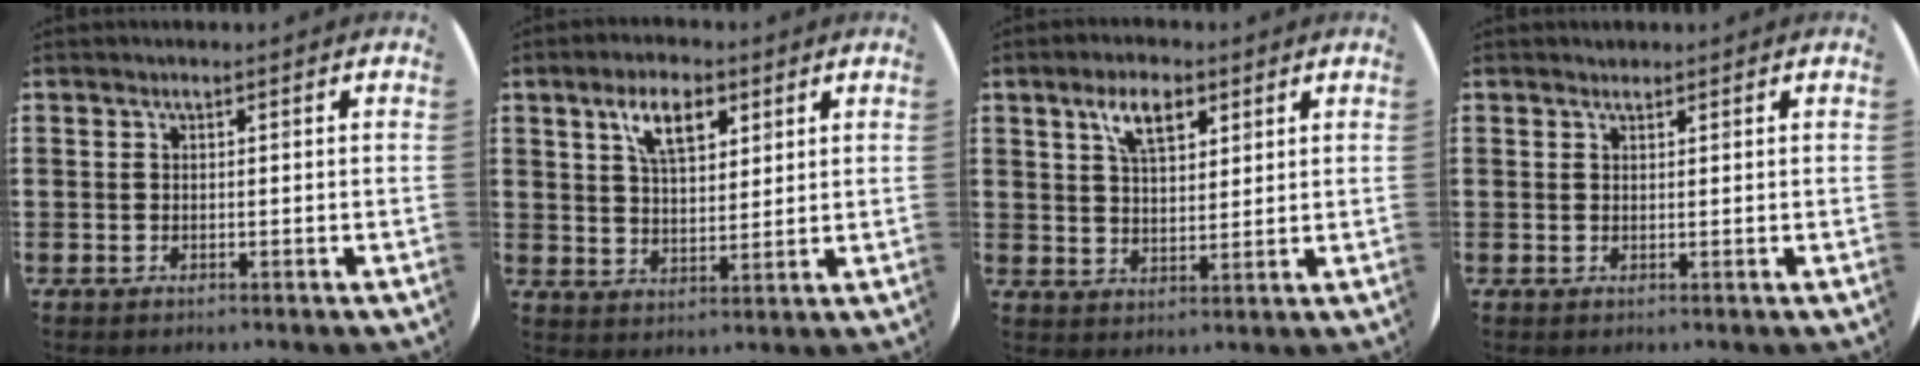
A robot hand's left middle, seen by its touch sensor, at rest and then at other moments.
{"total": 6.9, "force": [3.9, 3.2, 4.7], "torque": [-0.089, 0.006, 0.066]}
{"total": 6.1, "force": [3.6, 2.8, 4.0], "torque": [-0.075, 0.004, 0.060]}
{"total": 0.7, "force": [0.7, 0.2, -0.1], "torque": [0.000, 0.002, 0.013]}